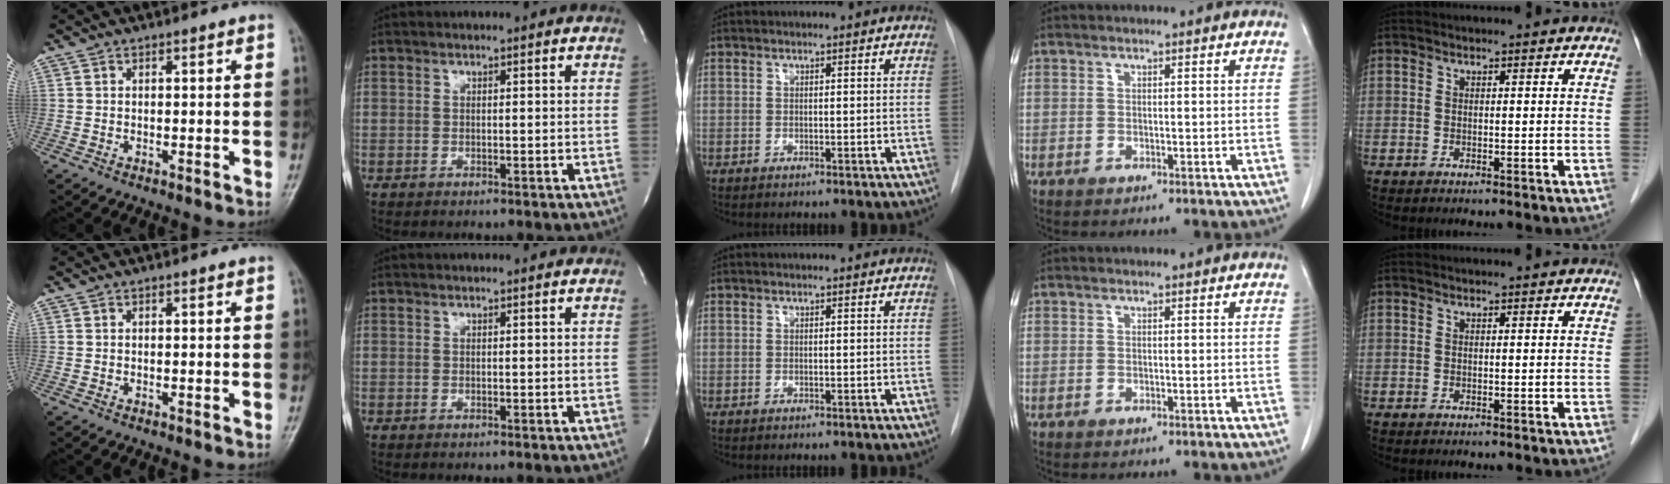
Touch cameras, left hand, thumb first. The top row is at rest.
{}